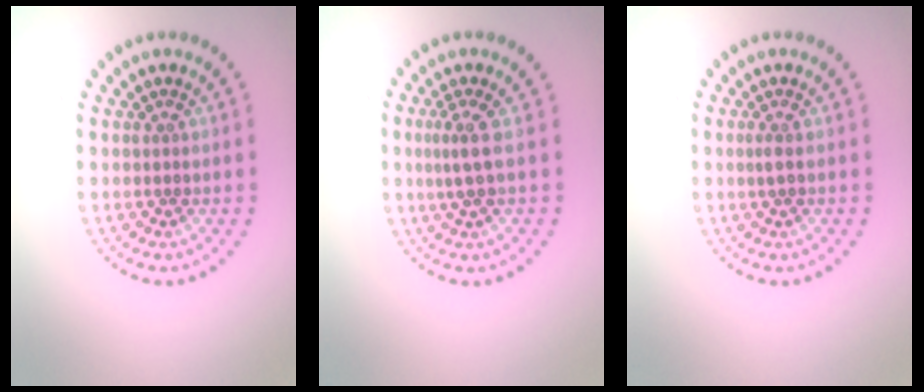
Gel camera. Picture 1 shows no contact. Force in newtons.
{"total": 2.1, "press": 1.4, "slide": 1.6}
{"total": 0.6, "press": 0.5, "slide": 0.2}